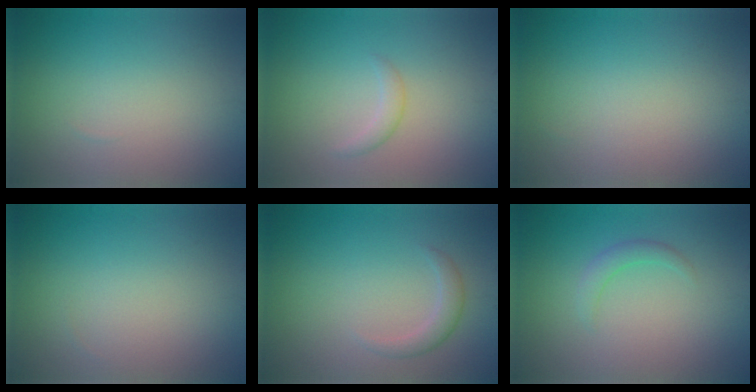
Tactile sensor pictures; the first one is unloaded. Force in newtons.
{"total": 1.1, "press": 1.1, "slide": 0.1}
{"total": 0.0}
{"total": 0.0}
{"total": 1.6, "press": 1.6, "slide": 0.1}
{"total": 1.4, "press": 1.4, "slide": 0.0}